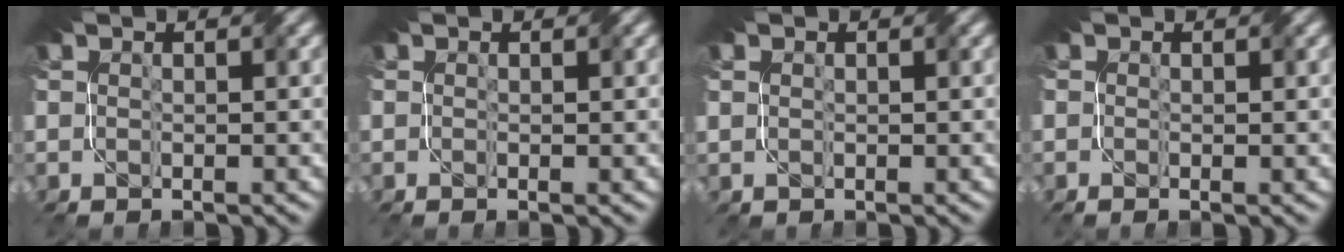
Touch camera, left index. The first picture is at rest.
{"total": 0.7, "force": [0.0, 0.2, 0.6], "torque": [-0.011, -0.003, 0.000]}
{"total": 0.8, "force": [0.5, 0.5, -0.5], "torque": [0.011, 0.003, 0.012]}
{"total": 0.9, "force": [-0.1, 0.5, 0.8], "torque": [-0.016, -0.002, -0.005]}